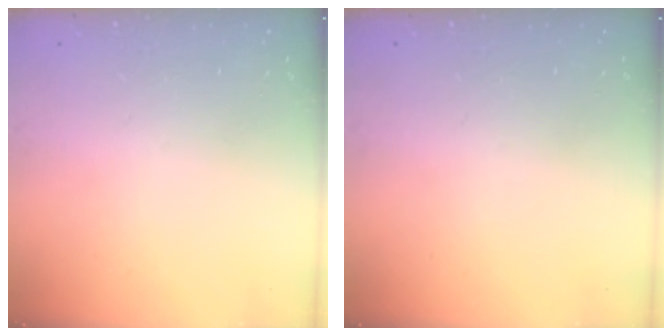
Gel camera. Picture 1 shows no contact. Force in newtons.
{"total": 0.0}